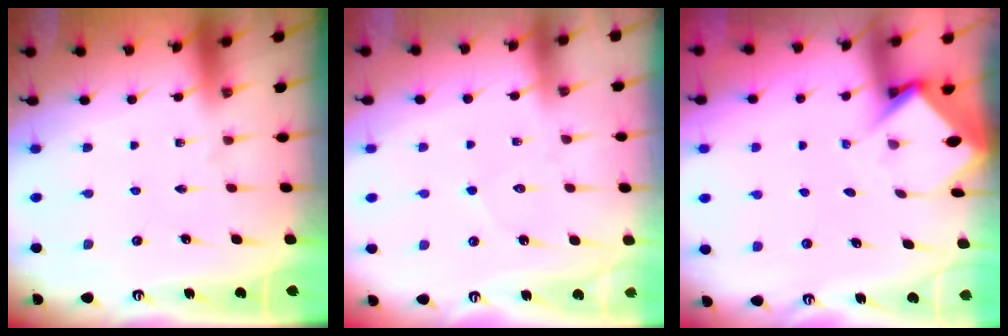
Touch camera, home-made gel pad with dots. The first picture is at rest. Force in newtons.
{"total": 4.3, "press": 4.3, "slide": 0.4}
{"total": 3.5, "press": 3.5, "slide": 0.3}